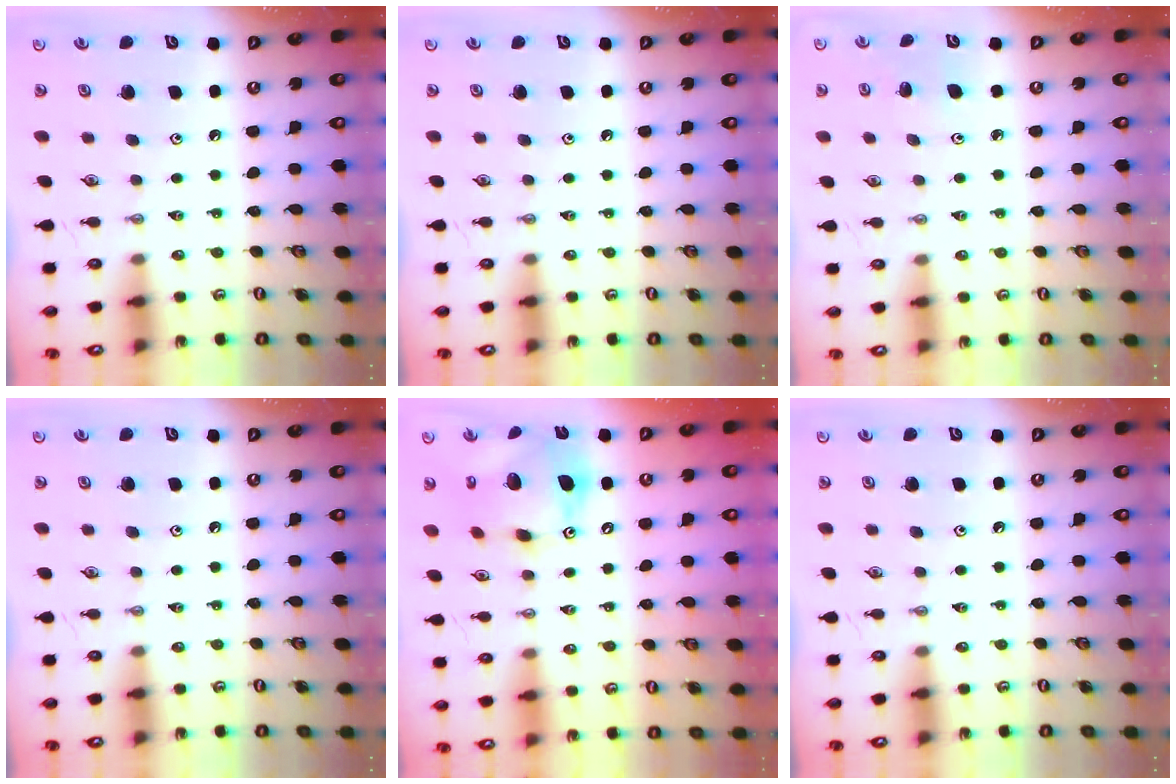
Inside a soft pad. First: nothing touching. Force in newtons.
{"total": 0.0}
{"total": 3.6, "press": 3.4, "slide": 1.0}
{"total": 0.0}
{"total": 14.2, "press": 14.1, "slide": 1.5}
{"total": 0.0}